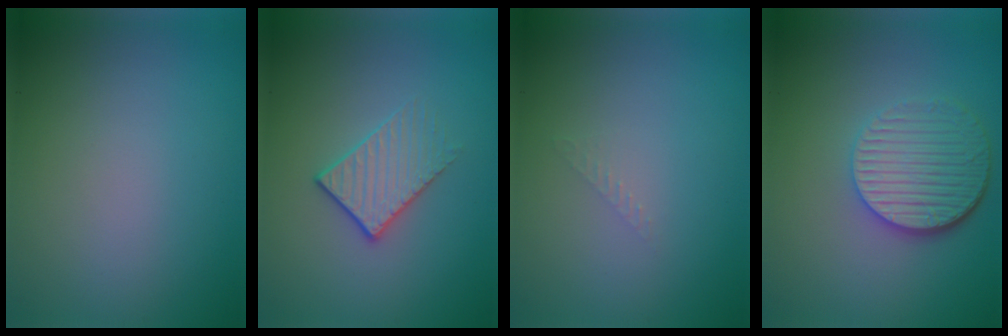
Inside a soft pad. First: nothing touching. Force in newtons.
{"total": 2.2, "press": 1.9, "slide": 1.2}
{"total": 0.8, "press": 0.7, "slide": 0.2}
{"total": 5.5, "press": 4.2, "slide": 3.5}